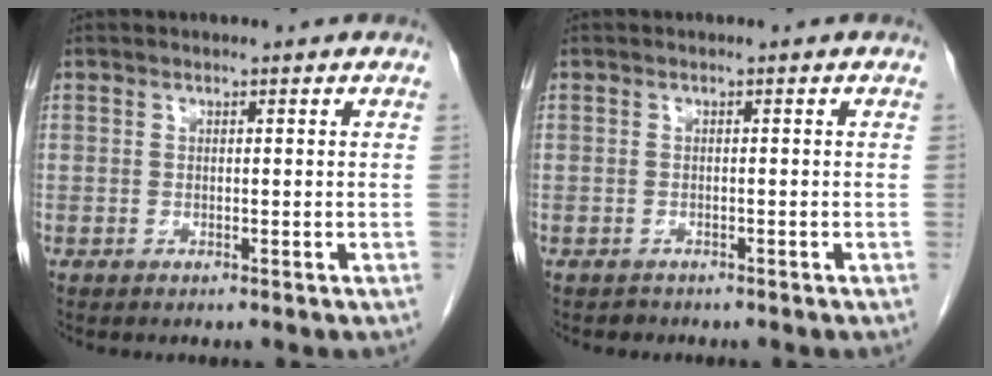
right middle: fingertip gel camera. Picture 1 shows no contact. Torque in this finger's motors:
{"motor_torque": [-0.09, 0.10, -0.03, 0.00]}